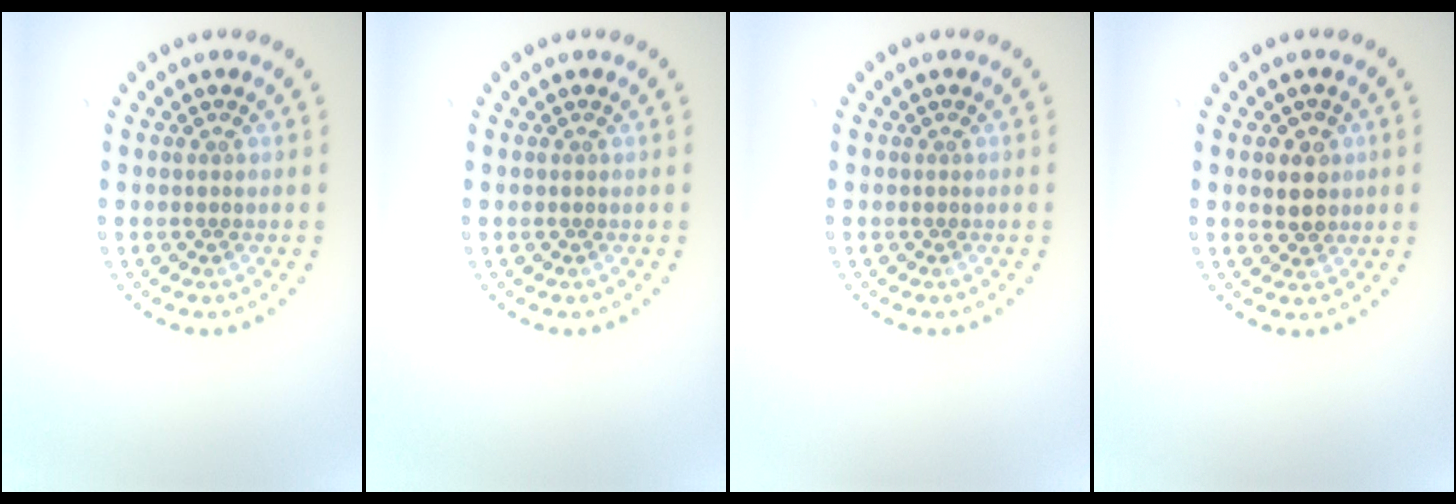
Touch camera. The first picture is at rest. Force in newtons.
{"total": 0.0}
{"total": 0.0}
{"total": 2.4, "press": 2.3, "slide": 0.6}